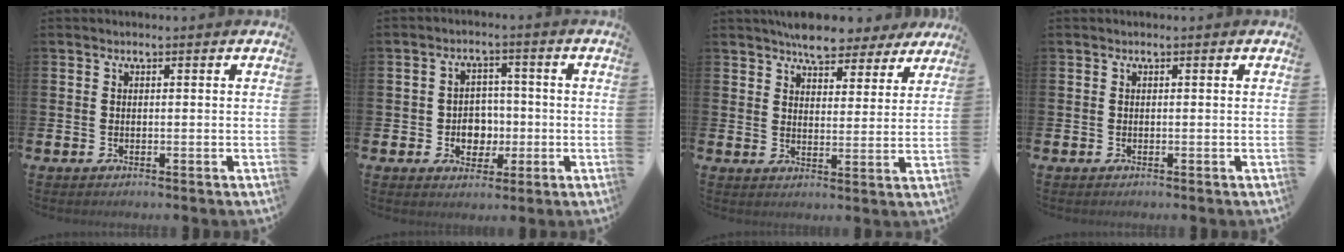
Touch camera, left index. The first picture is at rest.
{"total": 4.1, "force": [-0.7, 3.7, 1.5], "torque": [-0.025, 0.003, -0.023]}
{"total": 6.7, "force": [6.2, 2.3, 1.3], "torque": [-0.032, -0.032, 0.111]}
{"total": 0.0}